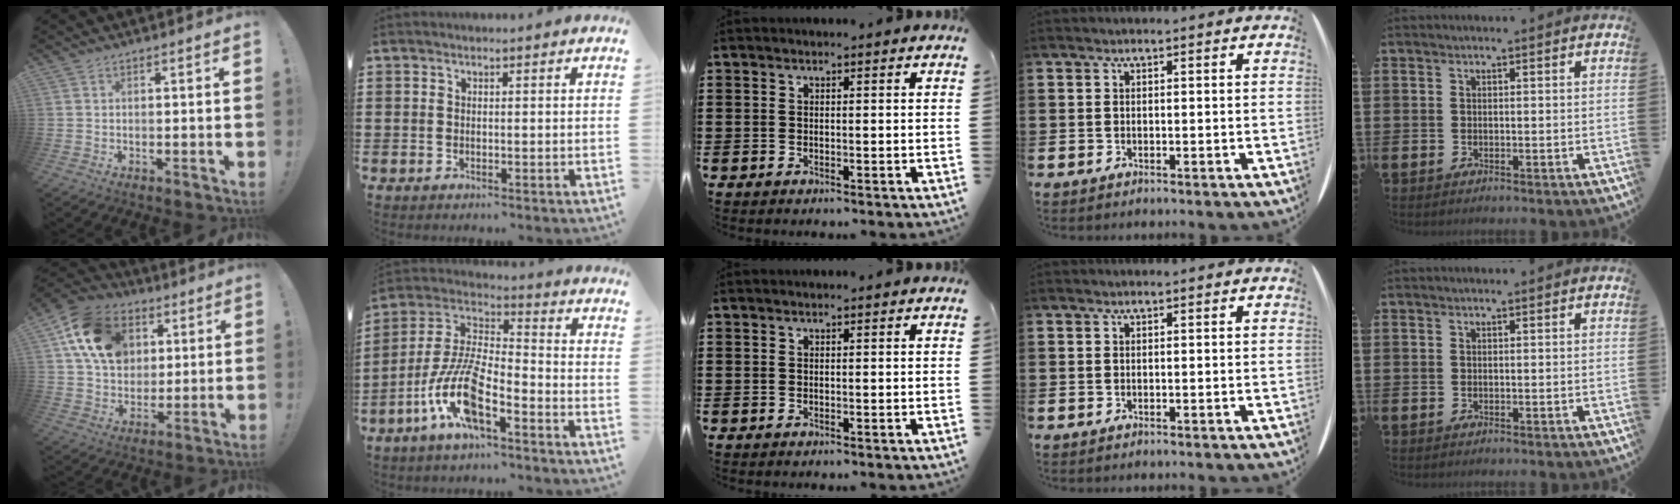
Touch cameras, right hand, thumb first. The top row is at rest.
{"thumb": {"total": 17.8, "force": [6.0, 13.6, 9.7], "torque": [-0.152, -0.006, 0.124]}, "index": {"total": 11.8, "force": [-6.4, 3.6, 9.3], "torque": [-0.220, -0.009, -0.129]}}